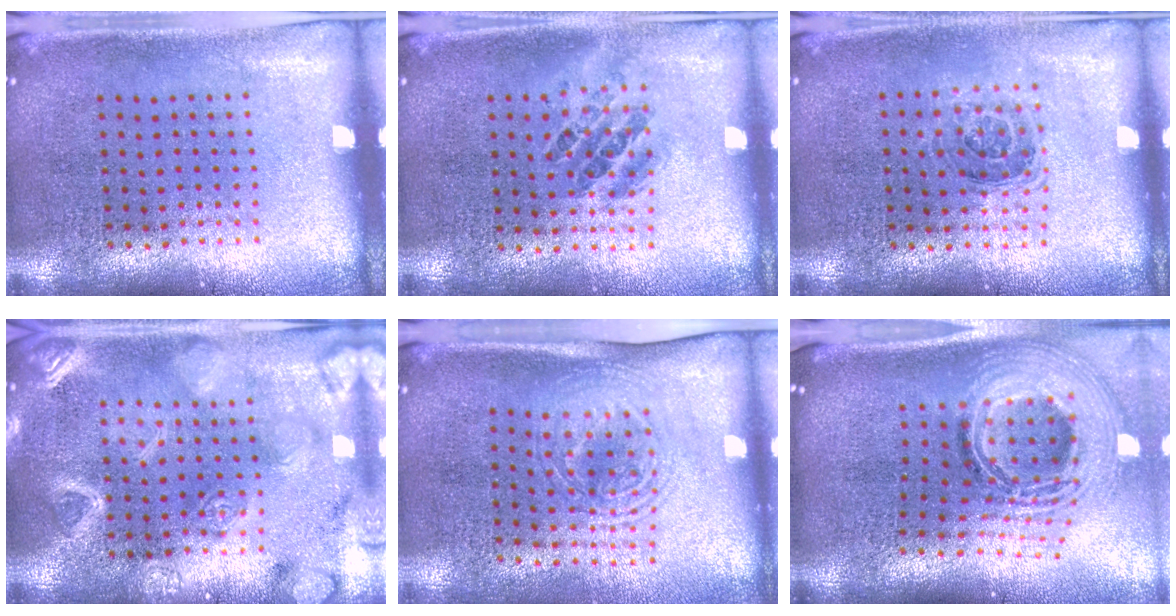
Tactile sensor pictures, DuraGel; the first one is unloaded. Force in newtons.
{"total": 1.0, "press": 0.9, "slide": 0.5}
{"total": 1.1, "press": 1.0, "slide": 0.5}
{"total": 3.0, "press": 3.0, "slide": 0.2}
{"total": 1.7, "press": 1.4, "slide": 1.0}
{"total": 2.9, "press": 2.0, "slide": 2.0}